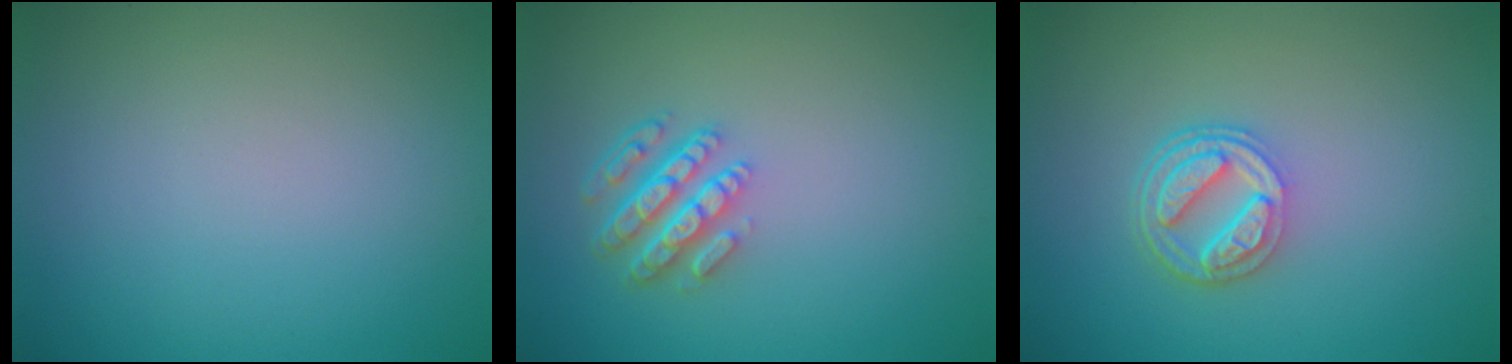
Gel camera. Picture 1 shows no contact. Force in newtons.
{"total": 4.4, "press": 3.2, "slide": 3.0}
{"total": 4.2, "press": 3.1, "slide": 2.8}